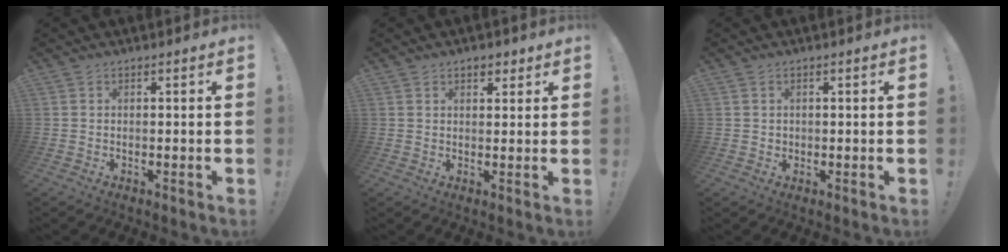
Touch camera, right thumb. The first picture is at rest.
{"total": 2.9, "force": [2.0, 1.8, 1.3], "torque": [-0.006, -0.007, 0.031]}
{"total": 1.0, "force": [0.1, 1.0, 0.2], "torque": [-0.002, 0.001, 0.001]}